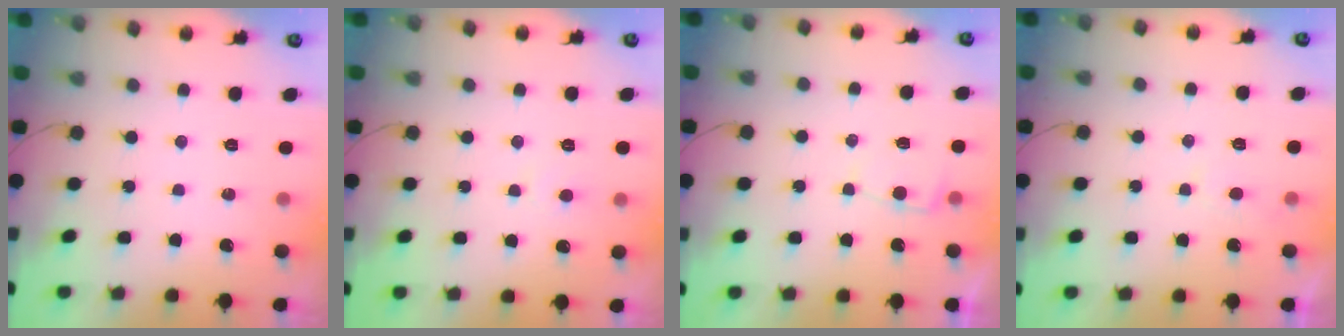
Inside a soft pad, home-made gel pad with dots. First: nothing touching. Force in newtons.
{"total": 3.8, "press": 3.7, "slide": 0.4}
{"total": 2.6, "press": 2.6, "slide": 0.3}
{"total": 2.0, "press": 2.0, "slide": 0.3}